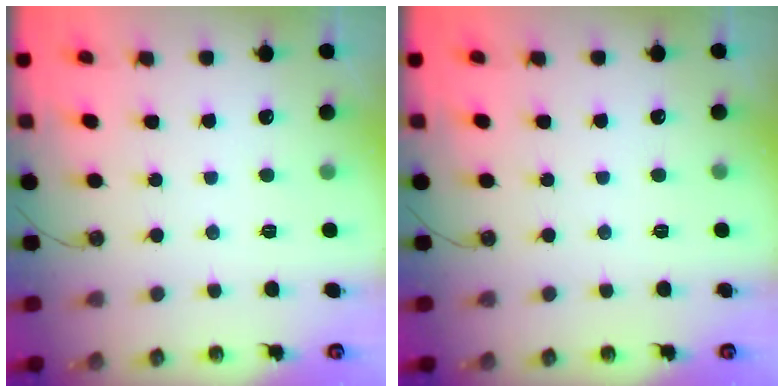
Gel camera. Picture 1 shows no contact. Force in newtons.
{"total": 0.0}